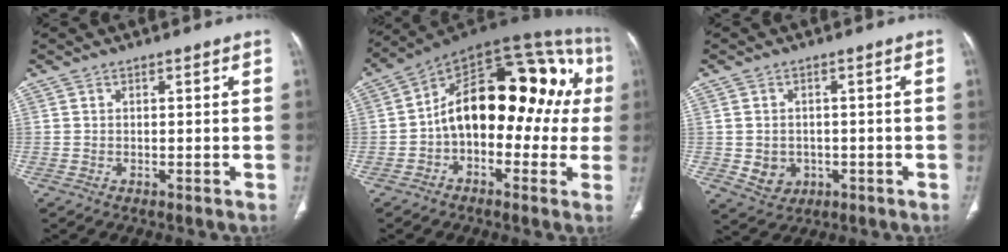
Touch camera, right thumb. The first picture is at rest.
{"total": 22.8, "force": [0.0, 12.9, 18.8], "torque": [-0.224, 0.062, -0.014]}
{"total": 5.0, "force": [-1.0, 4.3, 2.3], "torque": [-0.023, 0.005, 0.000]}